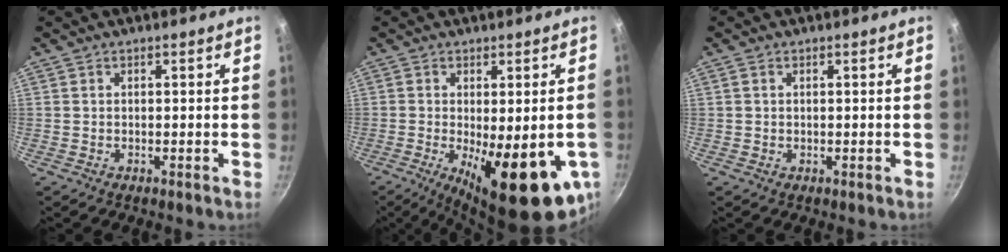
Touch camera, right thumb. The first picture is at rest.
{"total": 18.0, "force": [-4.8, 6.1, 16.3], "torque": [-0.211, -0.023, -0.050]}
{"total": 0.8, "force": [0.3, 0.6, 0.4], "torque": [-0.005, 0.002, 0.005]}